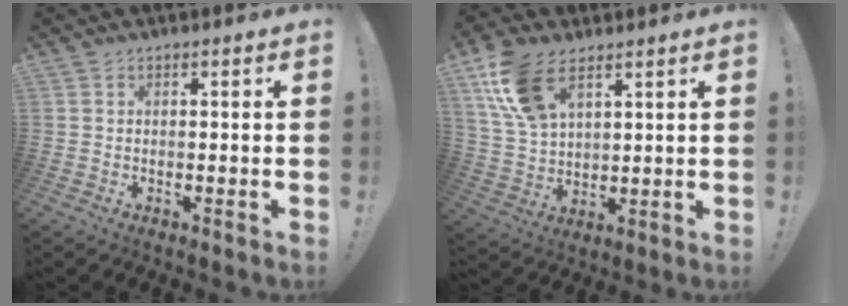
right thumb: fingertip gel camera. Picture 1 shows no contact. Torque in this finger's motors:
{"motor_torque": [0.90, 1.17, 0.64, -0.12, 0.17]}